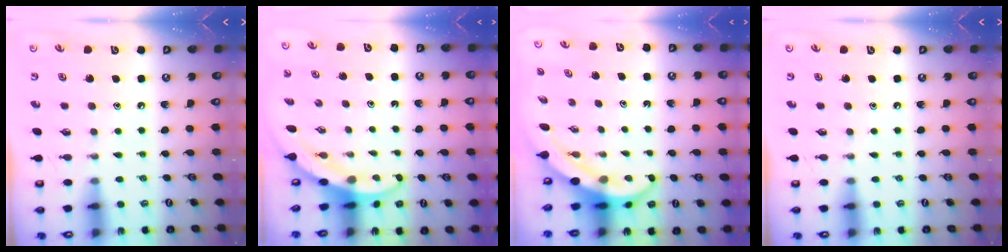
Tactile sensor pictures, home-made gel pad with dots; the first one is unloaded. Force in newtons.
{"total": 3.3, "press": 3.3, "slide": 0.1}
{"total": 5.8, "press": 5.7, "slide": 1.5}
{"total": 0.0}